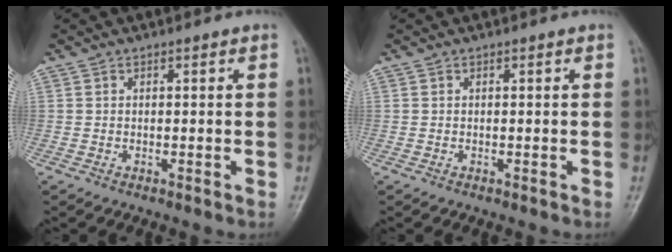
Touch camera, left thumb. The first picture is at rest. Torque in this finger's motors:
{"motor_torque": [0.00, 0.00, -0.03, 0.03, 0.00]}